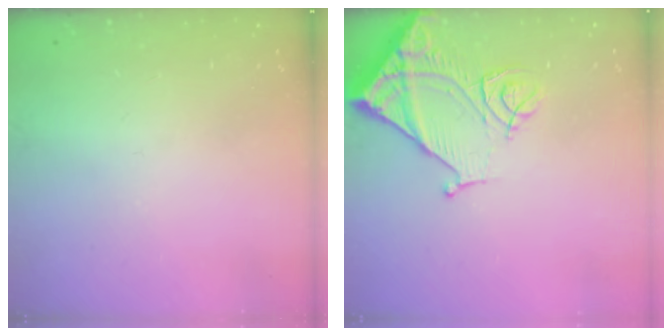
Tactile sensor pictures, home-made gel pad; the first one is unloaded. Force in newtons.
{"total": 12.4, "press": 12.3, "slide": 1.6}